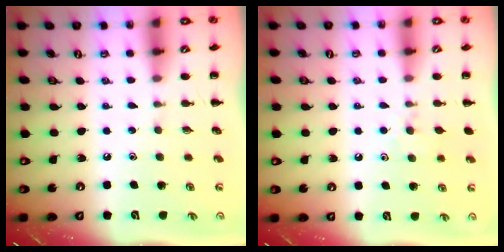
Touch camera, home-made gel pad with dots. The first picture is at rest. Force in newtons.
{"total": 5.4, "press": 5.2, "slide": 1.7}